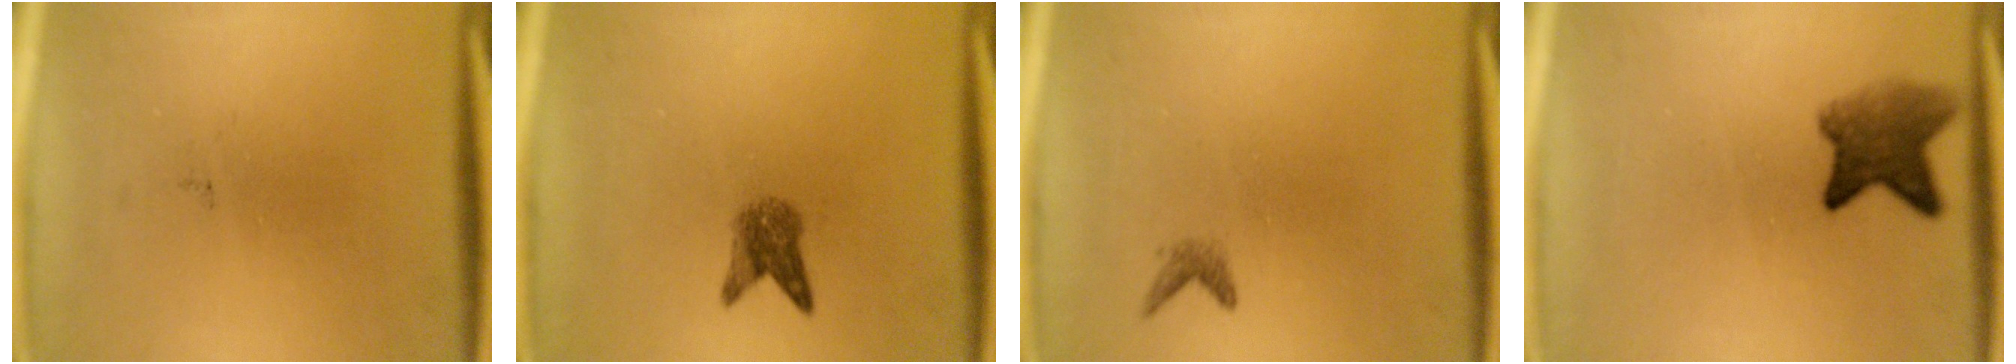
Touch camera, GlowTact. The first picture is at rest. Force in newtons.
{"total": 2.9}
{"total": 0.9}
{"total": 5.8}